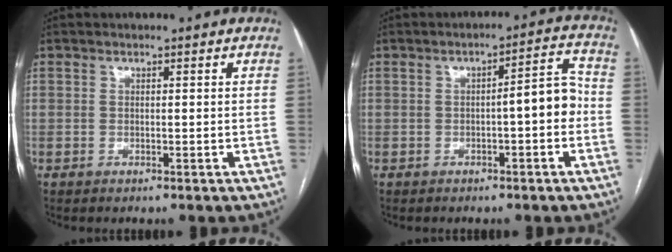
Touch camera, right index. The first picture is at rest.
{"total": 5.7, "force": [-1.0, 1.1, 5.5], "torque": [-0.068, 0.024, -0.015]}